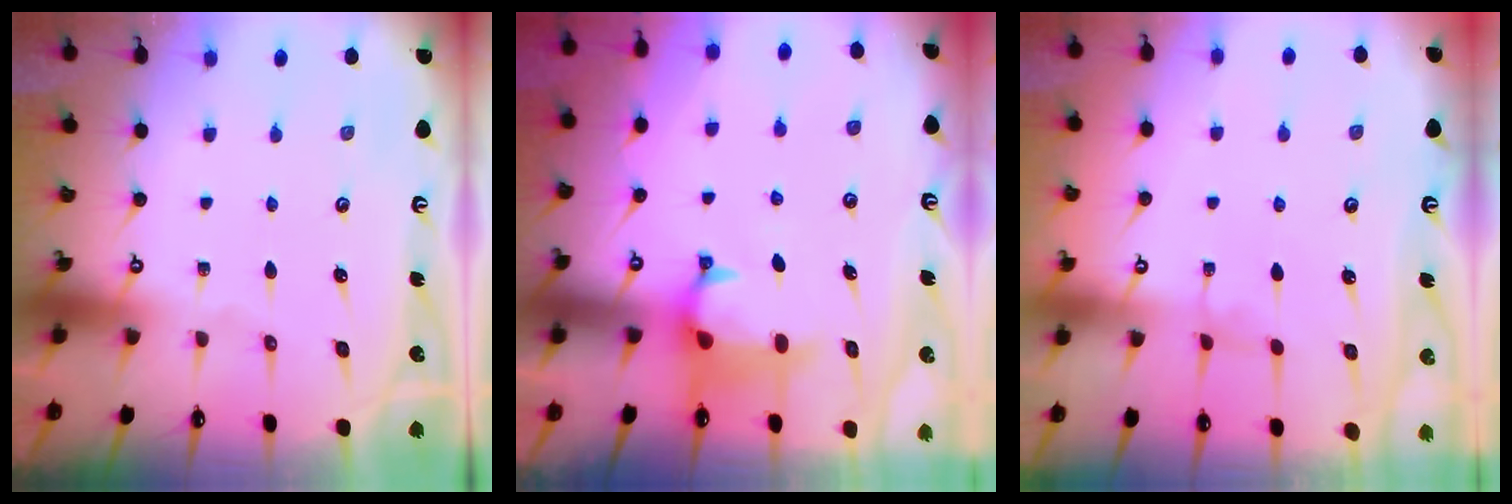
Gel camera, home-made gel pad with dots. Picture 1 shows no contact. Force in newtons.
{"total": 0.9, "press": 0.2, "slide": 0.9}
{"total": 2.6, "press": 2.6, "slide": 0.2}